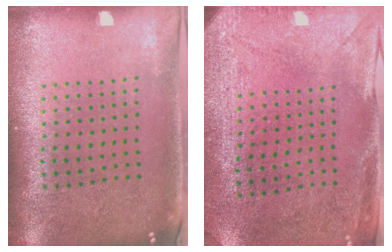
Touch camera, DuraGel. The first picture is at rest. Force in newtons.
{"total": 3.0, "press": 2.3, "slide": 1.9}